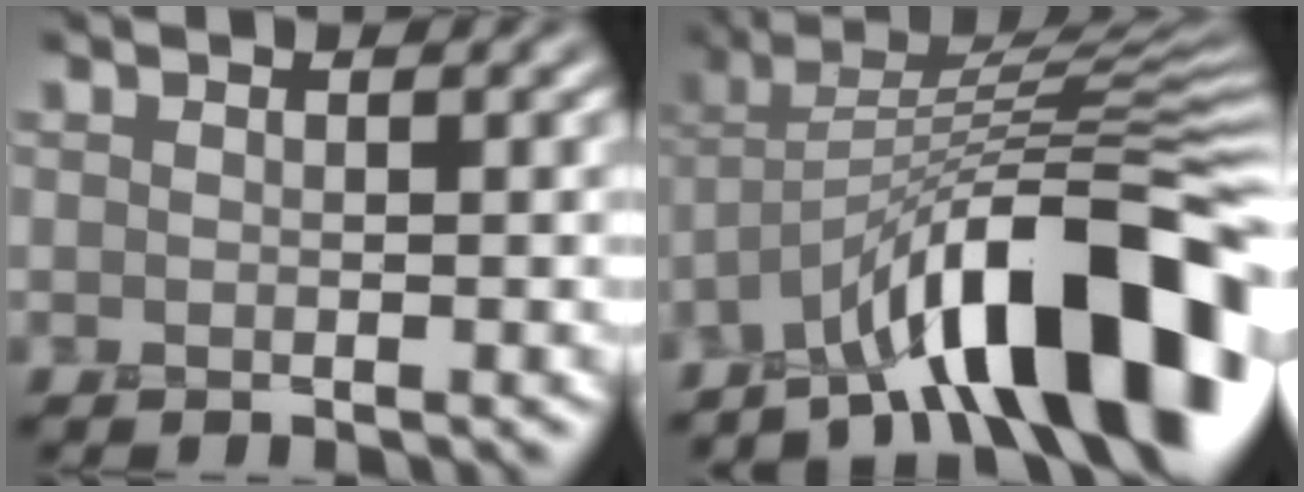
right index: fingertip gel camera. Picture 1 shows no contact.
{"total": 13.7, "force": [-7.9, 3.6, 10.6], "torque": [-0.147, 0.023, -0.132]}